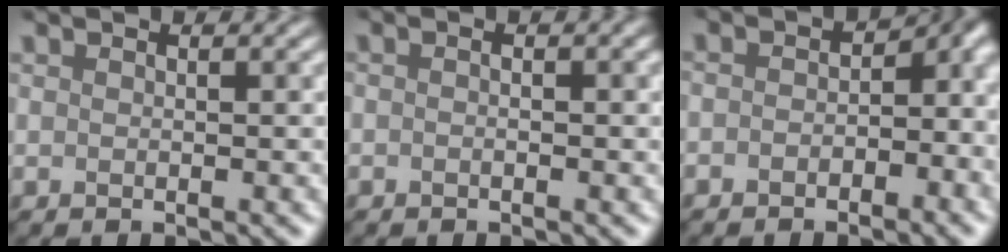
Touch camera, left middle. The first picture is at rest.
{"total": 1.5, "force": [-0.1, 0.6, 1.3], "torque": [-0.007, 0.011, -0.009]}
{"total": 4.8, "force": [-3.1, 2.1, 2.9], "torque": [-0.035, -0.008, -0.015]}